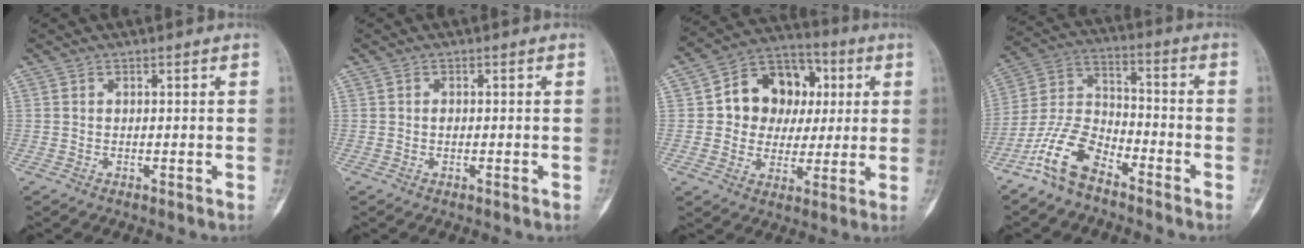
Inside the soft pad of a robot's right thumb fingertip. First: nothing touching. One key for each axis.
{"total": 0.8, "fx": -0.3, "fy": 0.4, "fz": 0.7, "tx": -0.008, "ty": 0.000, "tz": -0.004}
{"total": 14.5, "fx": 2.3, "fy": 12.1, "fz": 7.6, "tx": -0.057, "ty": 0.014, "tz": 0.036}
{"total": 11.3, "fx": -7.8, "fy": 5.3, "fz": 6.3, "tx": -0.128, "ty": 0.056, "tz": -0.161}